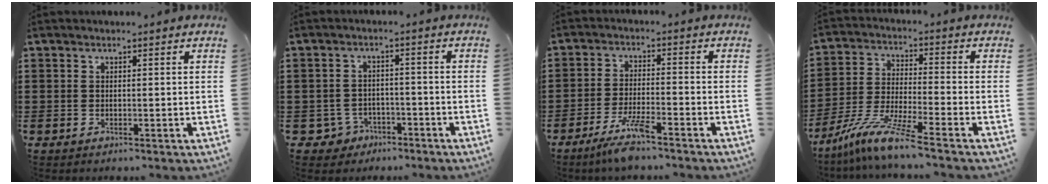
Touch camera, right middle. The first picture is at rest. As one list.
[{"total": 3.3, "force": [-2.7, 1.8, 0.6], "torque": [-0.034, -0.003, -0.060]}, {"total": 5.8, "force": [-4.2, 0.4, 3.9], "torque": [-0.089, -0.016, -0.080]}, {"total": 9.1, "force": [-7.5, -0.4, 5.1], "torque": [-0.117, -0.012, -0.153]}]